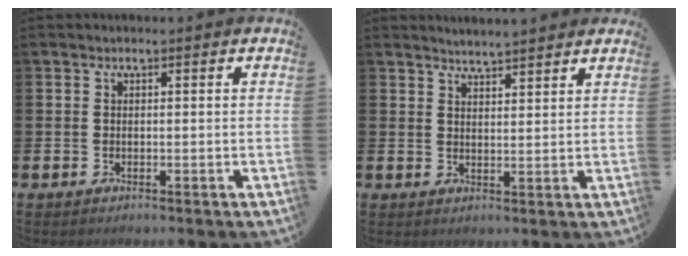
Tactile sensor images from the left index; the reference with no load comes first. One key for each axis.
{"total": 3.4, "fx": 3.4, "fy": -0.2, "fz": -0.2, "tx": -0.004, "ty": -0.019, "tz": 0.062}